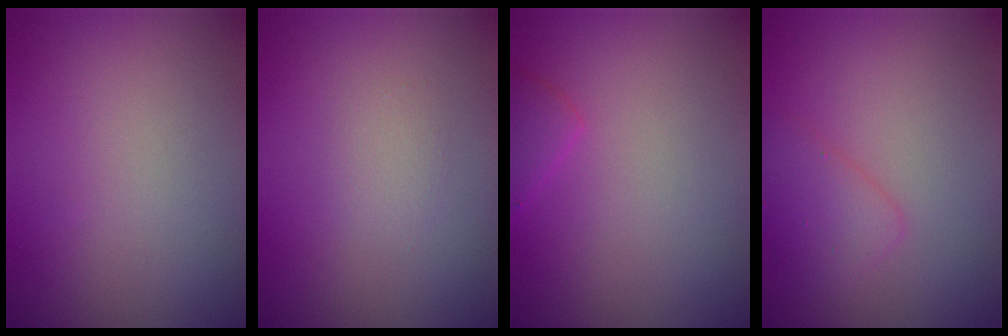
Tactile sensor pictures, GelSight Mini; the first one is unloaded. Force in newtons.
{"total": 1.0, "press": 1.0, "slide": 0.0}
{"total": 1.5, "press": 1.5, "slide": 0.1}
{"total": 2.1, "press": 2.1, "slide": 0.2}